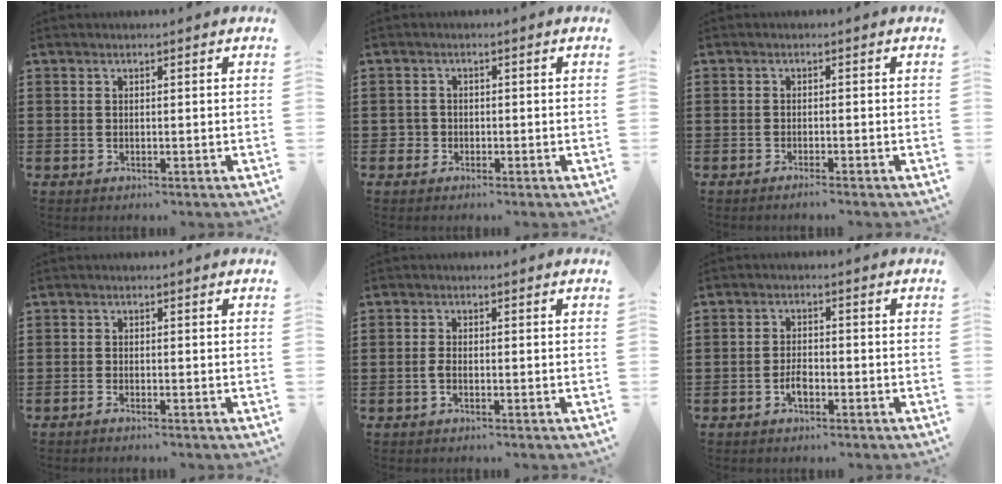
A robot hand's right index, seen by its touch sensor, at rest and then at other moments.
{"total": 1.5, "force": [-0.9, 1.2, 0.2], "torque": [-0.007, 0.001, -0.020]}
{"total": 1.2, "force": [-1.1, -0.2, 0.4], "torque": [-0.007, -0.003, -0.022]}
{"total": 1.1, "force": [-1.0, -0.2, 0.3], "torque": [-0.007, -0.005, -0.019]}
{"total": 1.5, "force": [-0.6, 0.5, 1.2], "torque": [-0.032, -0.003, -0.014]}
{"total": 2.6, "force": [-1.3, 1.2, 2.0], "torque": [-0.045, 0.001, -0.026]}